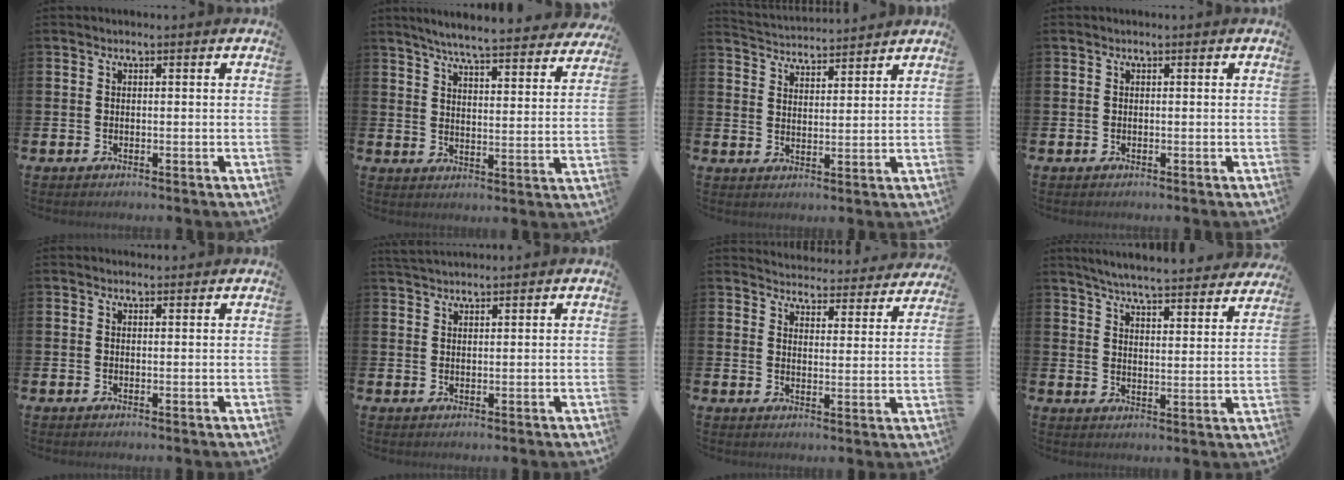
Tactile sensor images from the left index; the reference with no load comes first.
{"total": 6.1, "force": [5.9, 0.1, 1.8], "torque": [-0.043, -0.048, 0.096]}
{"total": 4.1, "force": [4.0, 0.2, -0.4], "torque": [-0.010, -0.027, 0.072]}
{"total": 0.0}
{"total": 0.9, "force": [0.8, 0.3, 0.1], "torque": [0.016, -0.004, 0.010]}
{"total": 2.3, "force": [2.3, 0.4, 0.3], "torque": [-0.008, -0.004, 0.043]}
{"total": 4.1, "force": [4.1, 0.7, 0.1], "torque": [-0.017, -0.037, 0.067]}
{"total": 5.9, "force": [5.7, 0.1, 1.3], "torque": [-0.042, -0.045, 0.097]}